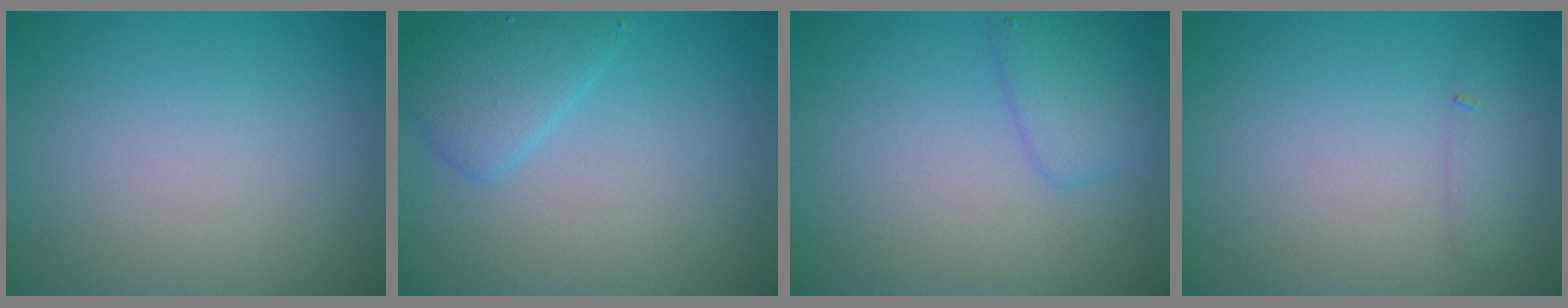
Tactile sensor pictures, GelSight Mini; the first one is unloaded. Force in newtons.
{"total": 2.8, "press": 2.8, "slide": 0.1}
{"total": 2.4, "press": 2.4, "slide": 0.1}
{"total": 1.3, "press": 1.3, "slide": 0.0}